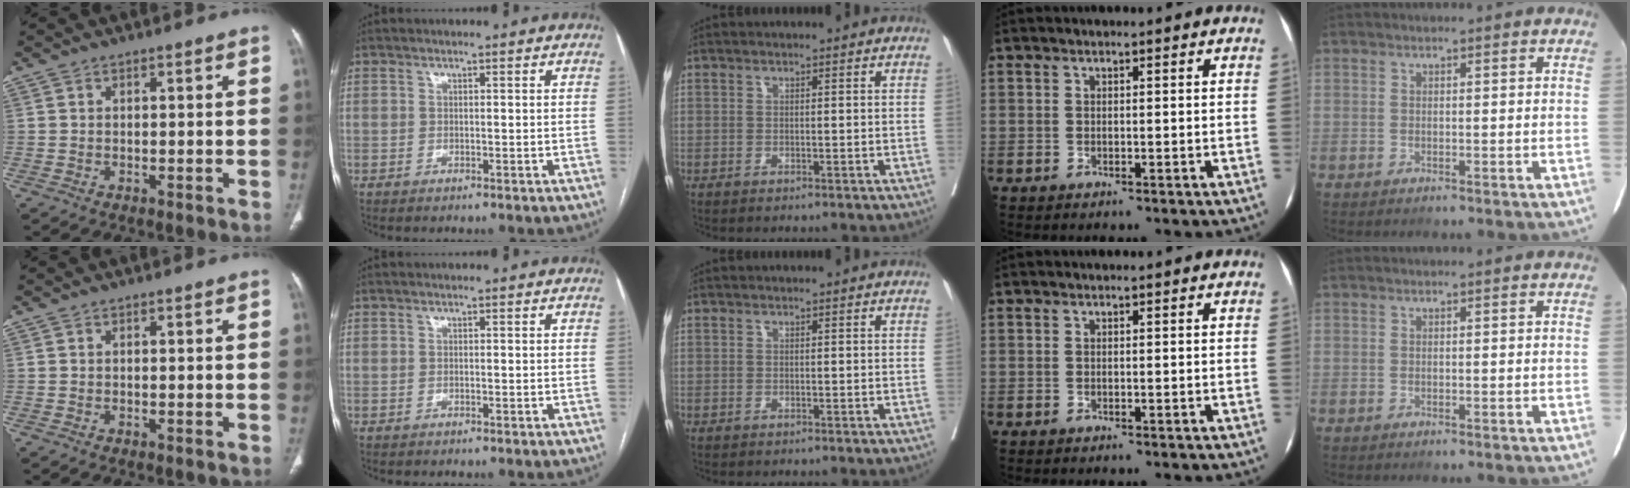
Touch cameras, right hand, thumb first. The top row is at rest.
{}